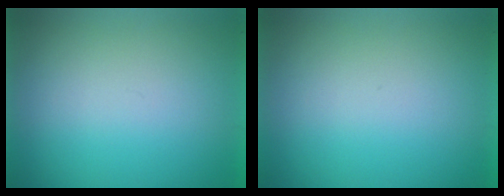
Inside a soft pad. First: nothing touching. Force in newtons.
{"total": 0.0}